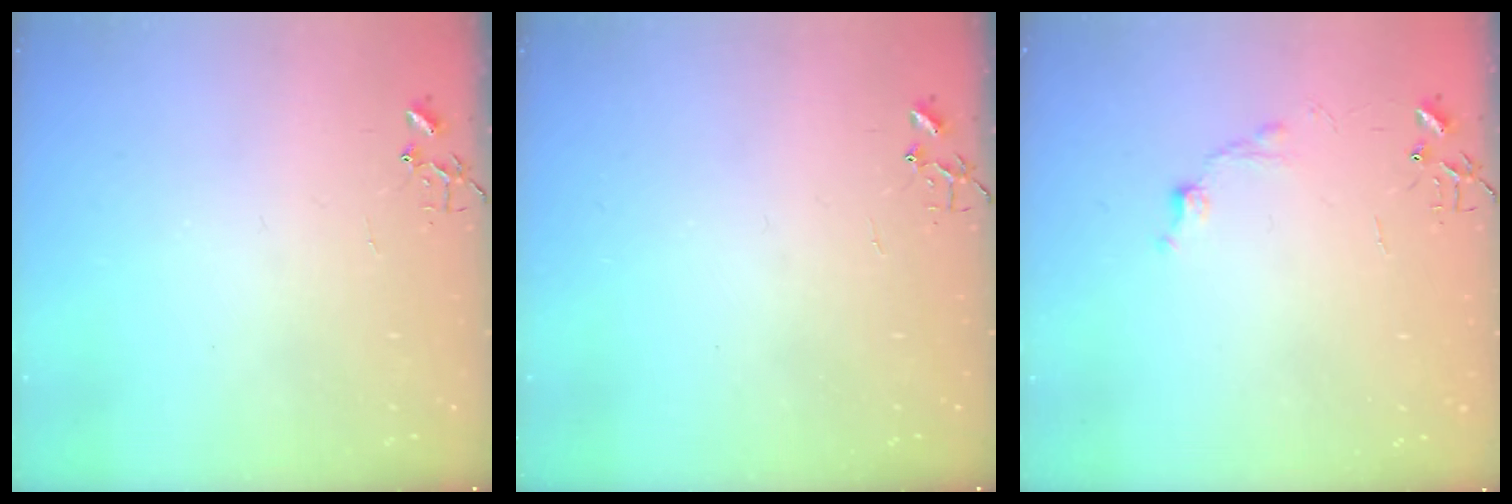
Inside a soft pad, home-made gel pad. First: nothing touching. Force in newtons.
{"total": 0.0}
{"total": 6.7, "press": 6.7, "slide": 0.9}